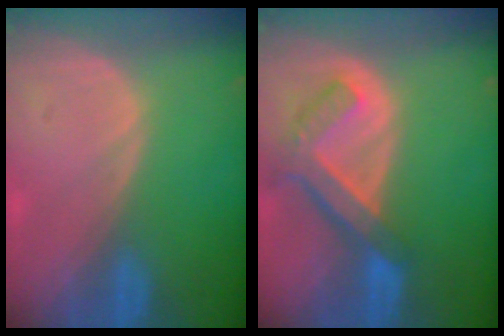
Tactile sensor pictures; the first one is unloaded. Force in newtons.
{"total": 7.6, "press": 6.6, "slide": 3.7}